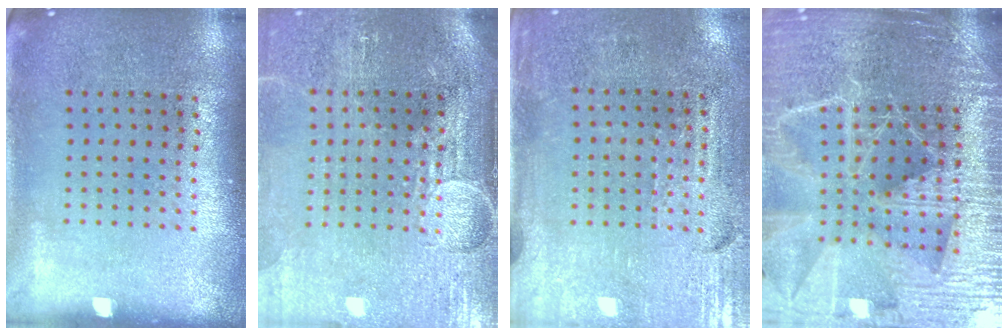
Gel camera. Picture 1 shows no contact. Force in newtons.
{"total": 4.1, "press": 3.7, "slide": 1.9}
{"total": 3.5, "press": 3.1, "slide": 1.5}
{"total": 5.1, "press": 4.6, "slide": 2.1}